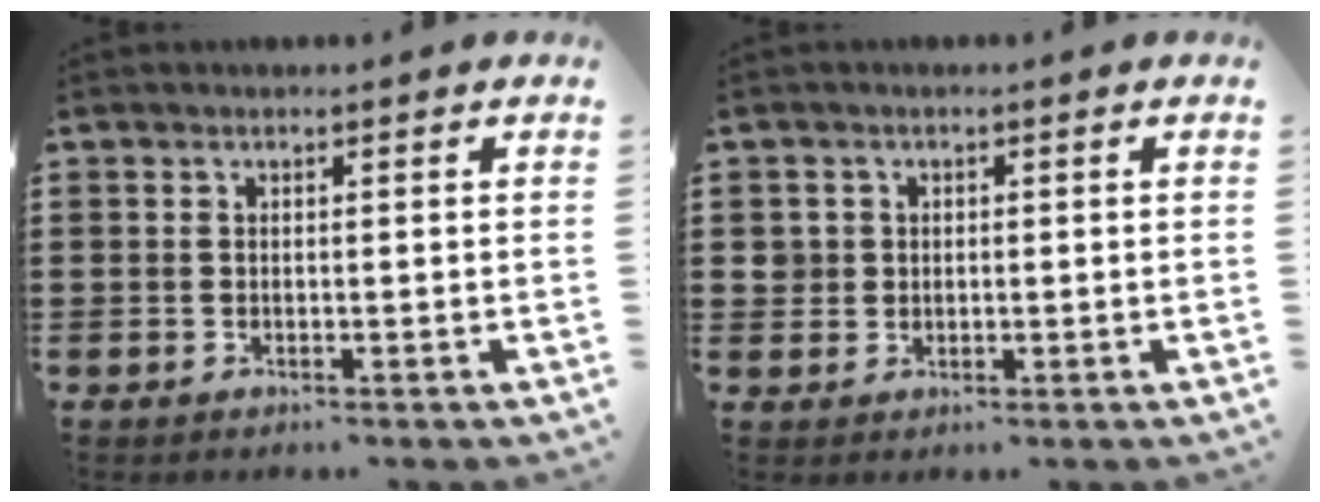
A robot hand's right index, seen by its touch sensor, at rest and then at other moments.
{"total": 2.0, "force": [0.3, 1.9, 0.5], "torque": [-0.017, 0.009, 0.003]}